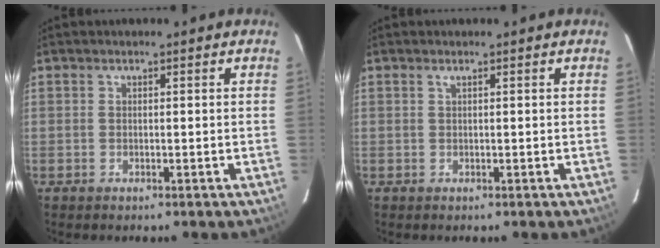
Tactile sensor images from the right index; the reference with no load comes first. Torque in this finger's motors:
{"motor_torque": [0.11, 0.00, 0.03, 0.02]}